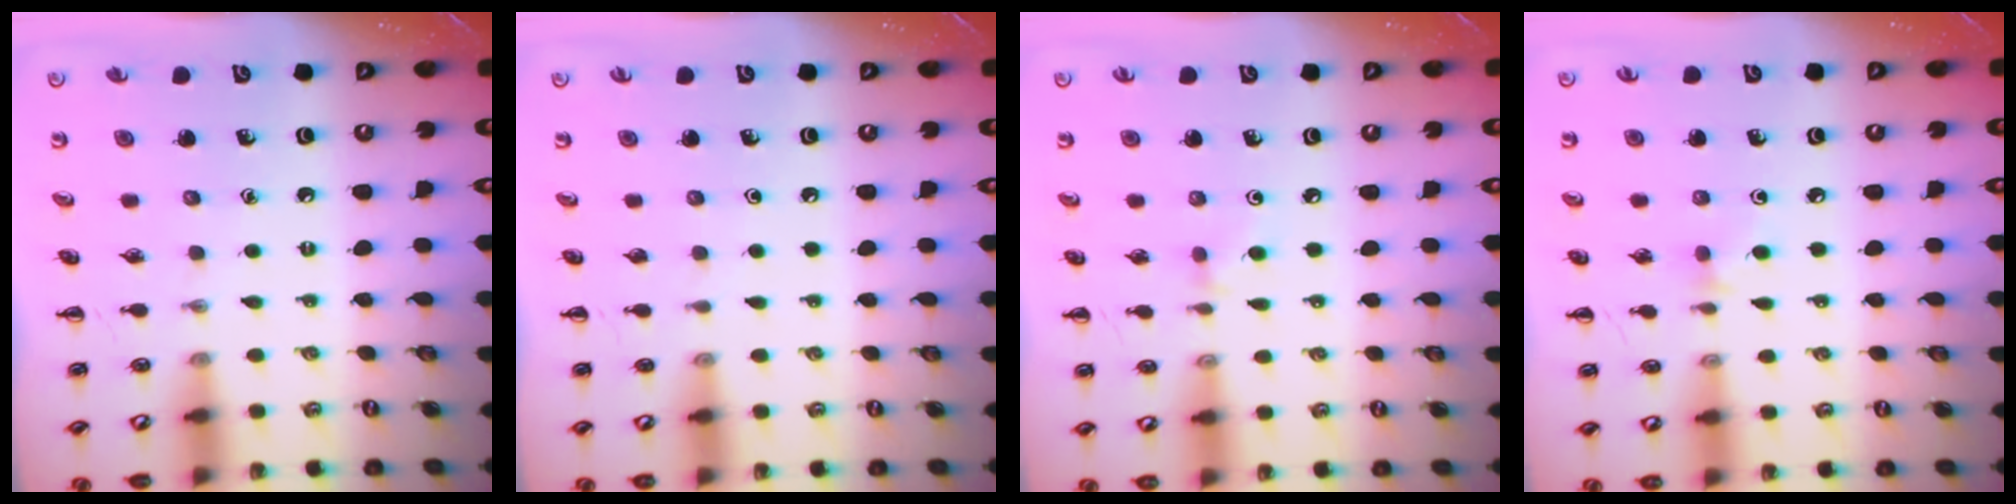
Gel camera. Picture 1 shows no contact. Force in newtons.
{"total": 0.0}
{"total": 3.6, "press": 3.4, "slide": 1.3}
{"total": 3.8, "press": 3.5, "slide": 1.6}